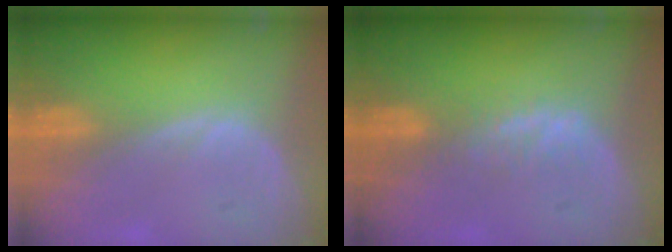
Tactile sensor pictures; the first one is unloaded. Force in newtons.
{"total": 2.3, "press": 2.3, "slide": 0.5}